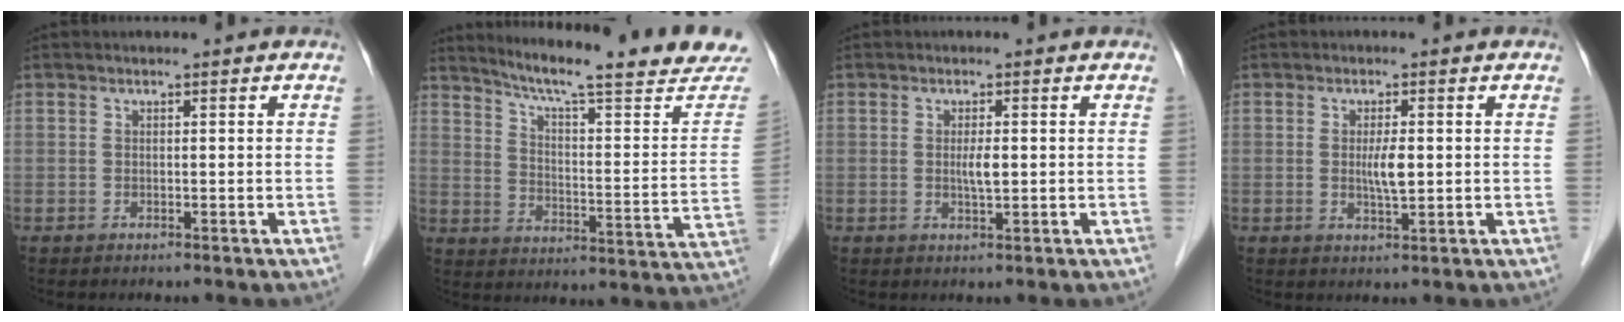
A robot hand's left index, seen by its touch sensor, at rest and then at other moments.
{"total": 22.4, "force": [19.9, 1.0, 10.4], "torque": [-0.150, -0.061, 0.256]}
{"total": 2.1, "force": [0.1, 0.4, 2.1], "torque": [-0.041, -0.001, 0.003]}
{"total": 3.3, "force": [0.2, 0.6, 3.2], "torque": [-0.059, -0.003, 0.004]}